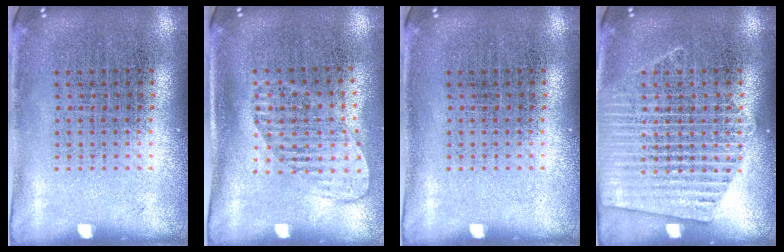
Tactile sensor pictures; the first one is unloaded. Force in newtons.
{"total": 1.4, "press": 1.2, "slide": 0.8}
{"total": 0.0}
{"total": 2.9, "press": 2.9, "slide": 0.3}